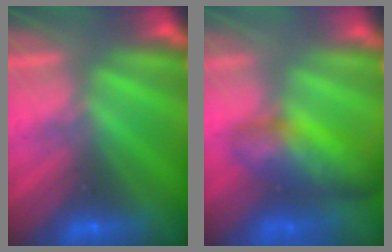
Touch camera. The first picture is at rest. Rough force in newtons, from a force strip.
{"total": 7.1}